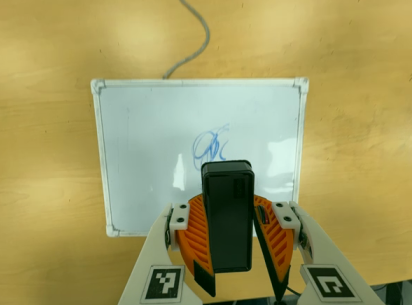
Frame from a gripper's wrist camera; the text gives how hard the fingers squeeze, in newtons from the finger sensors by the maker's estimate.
{"total": 8.0, "left": 8.7, "right": 7.3}